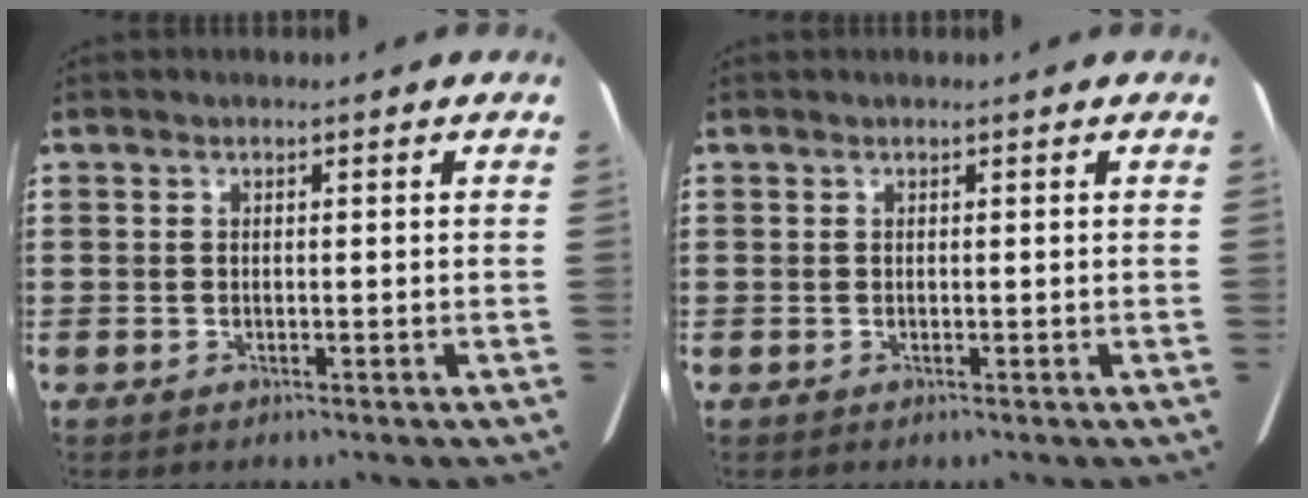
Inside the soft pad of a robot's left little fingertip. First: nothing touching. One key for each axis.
{"total": 0.0}